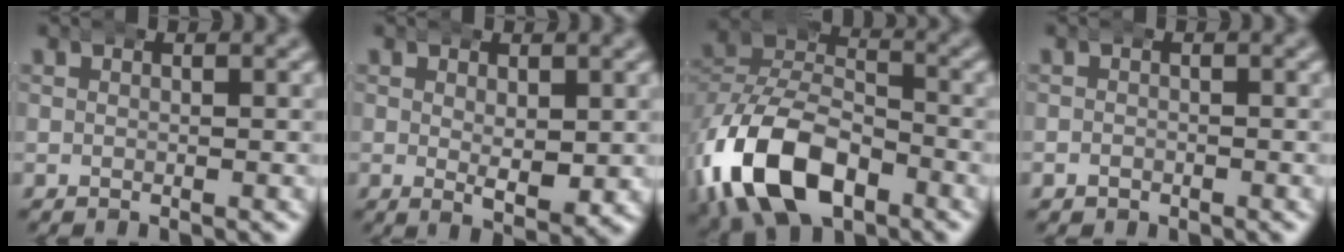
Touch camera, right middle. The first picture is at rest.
{"total": 3.2, "force": [-0.1, 1.5, 2.8], "torque": [-0.046, -0.019, 0.007]}
{"total": 11.8, "force": [-3.9, 8.2, 7.5], "torque": [-0.160, -0.043, -0.051]}
{"total": 0.9, "force": [-0.5, 0.7, -0.1], "torque": [-0.006, -0.007, -0.004]}